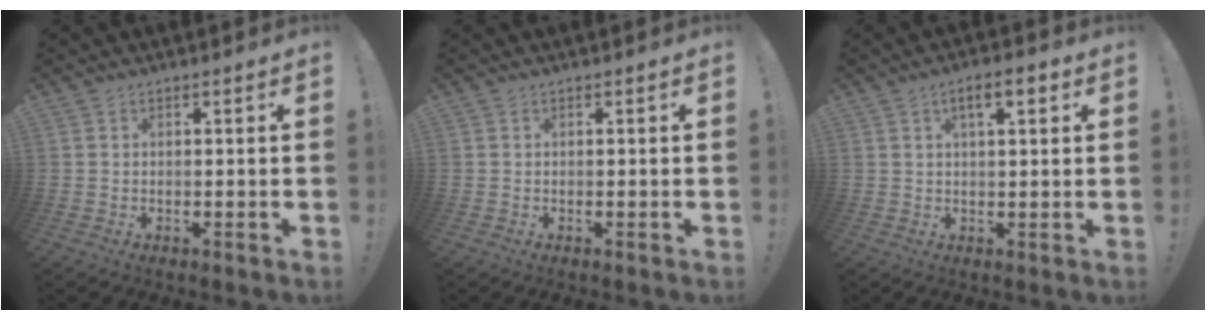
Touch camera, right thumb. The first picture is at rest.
{"total": 0.0}
{"total": 5.6, "force": [2.3, 1.8, 4.8], "torque": [-0.065, -0.004, 0.030]}